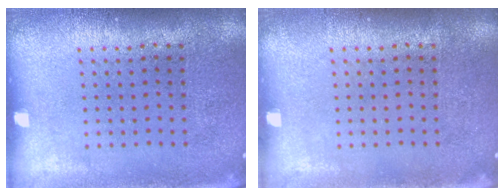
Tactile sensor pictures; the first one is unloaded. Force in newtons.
{"total": 0.0}